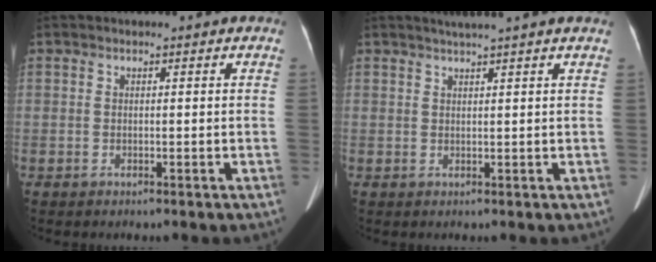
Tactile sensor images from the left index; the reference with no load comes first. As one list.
[{"total": 3.9, "force": [3.2, -0.9, 2.0], "torque": [-0.025, 0.016, 0.045]}]